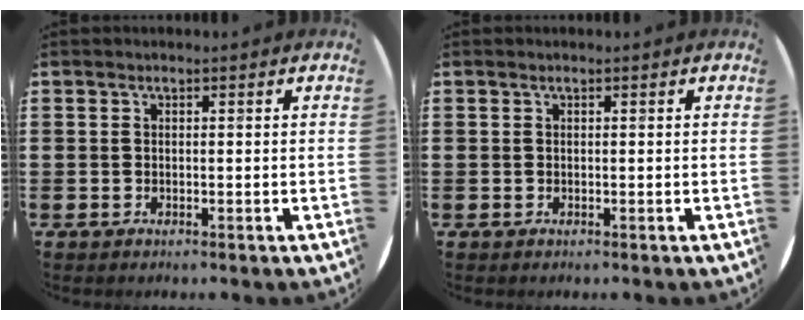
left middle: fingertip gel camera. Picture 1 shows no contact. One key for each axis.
{"total": 0.0}